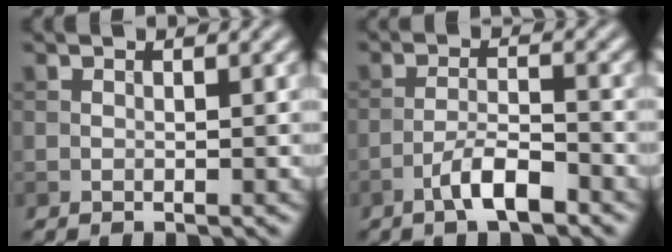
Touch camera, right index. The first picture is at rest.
{"total": 3.9, "force": [-2.5, 0.9, 2.9], "torque": [-0.054, 0.009, -0.051]}